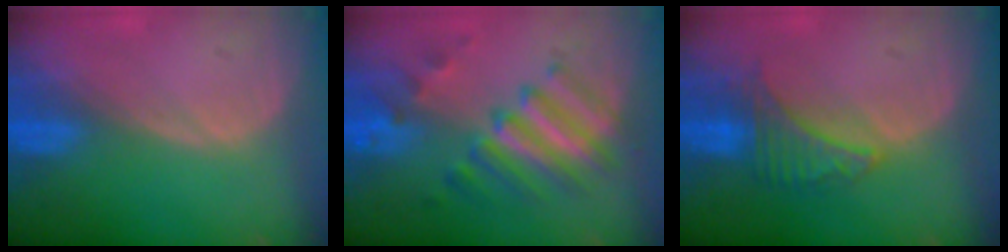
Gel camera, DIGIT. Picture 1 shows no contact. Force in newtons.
{"total": 8.0, "press": 7.9, "slide": 1.3}
{"total": 5.2, "press": 5.2, "slide": 0.4}